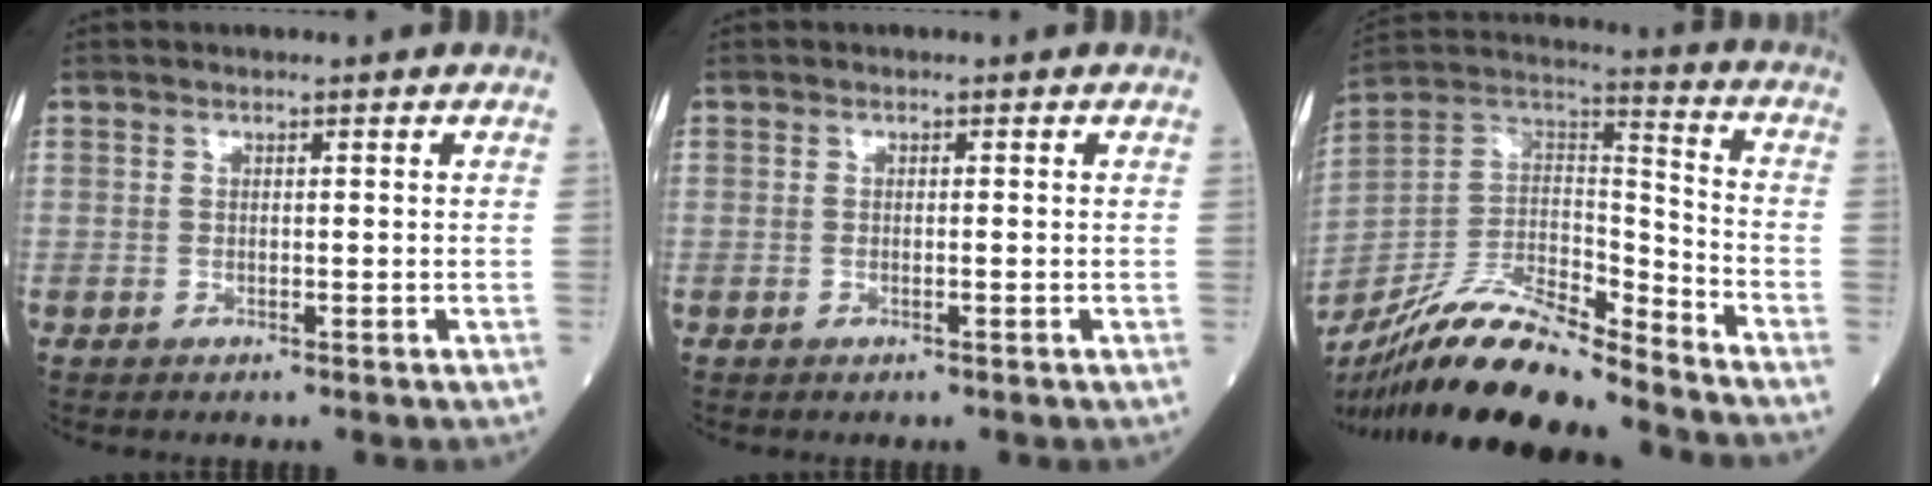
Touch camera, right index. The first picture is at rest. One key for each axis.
{"total": 0.6, "fx": -0.2, "fy": 0.0, "fz": 0.5, "tx": -0.011, "ty": 0.000, "tz": -0.003}
{"total": 18.8, "fx": -16.0, "fy": 2.7, "fz": 9.4, "tx": -0.183, "ty": 0.014, "tz": -0.297}